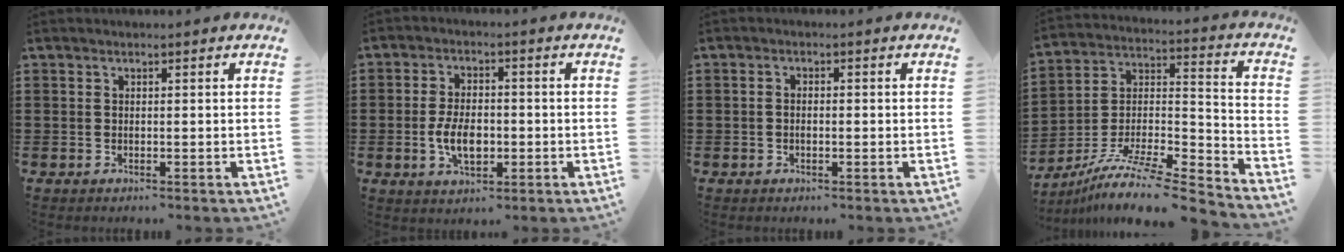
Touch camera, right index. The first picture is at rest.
{"total": 6.0, "force": [-1.1, 3.3, 4.9], "torque": [-0.095, -0.002, -0.022]}
{"total": 1.0, "force": [-0.4, 0.4, 0.9], "torque": [-0.018, -0.005, -0.006]}
{"total": 9.8, "force": [-7.9, 1.6, 5.6], "torque": [-0.103, 0.006, -0.157]}